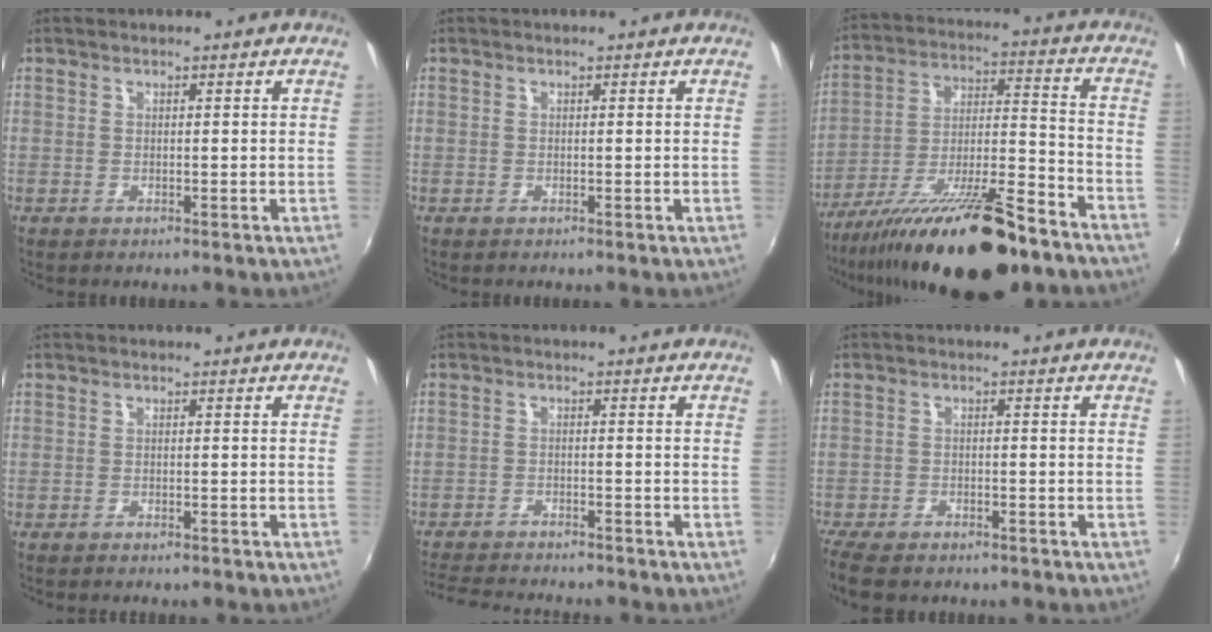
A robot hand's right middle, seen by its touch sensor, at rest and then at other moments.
{"total": 0.0}
{"total": 23.1, "force": [-16.3, 5.3, 15.5], "torque": [-0.271, -0.032, -0.261]}
{"total": 1.9, "force": [-1.8, 0.4, 0.7], "torque": [-0.024, -0.005, -0.029]}
{"total": 10.3, "force": [-9.5, 1.5, 3.7], "torque": [-0.095, -0.013, -0.151]}
{"total": 9.1, "force": [-7.4, 3.2, 4.2], "torque": [-0.108, -0.032, -0.126]}